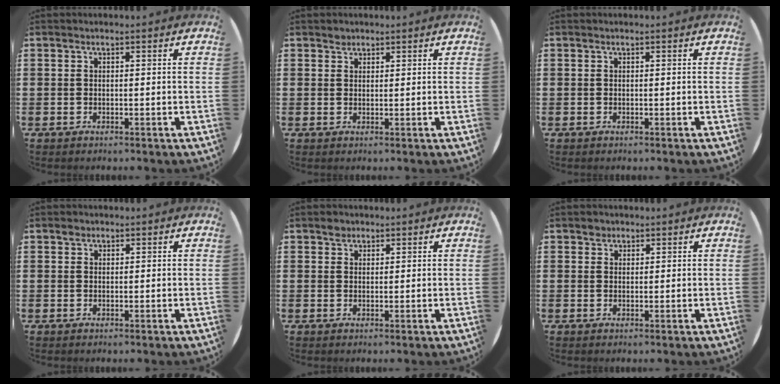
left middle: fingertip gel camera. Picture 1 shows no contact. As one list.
[{"total": 1.1, "force": [0.9, 0.5, 0.0], "torque": [0.006, -0.003, 0.017]}, {"total": 0.0}, {"total": 0.7, "force": [0.6, 0.5, 0.1], "torque": [0.005, -0.001, 0.010]}, {"total": 1.5, "force": [1.2, 0.9, 0.2], "torque": [0.011, -0.005, 0.021]}, {"total": 1.2, "force": [1.0, 0.7, 0.1], "torque": [0.005, -0.002, 0.018]}]